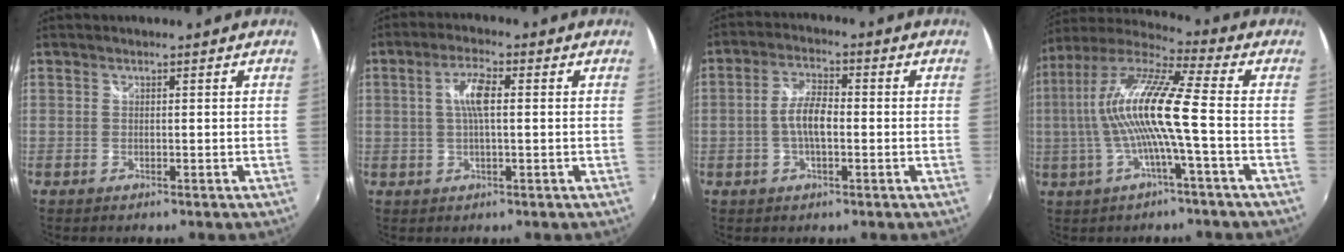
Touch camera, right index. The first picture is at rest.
{"total": 5.3, "force": [0.6, 1.3, 5.1], "torque": [-0.095, 0.007, 0.013]}
{"total": 5.7, "force": [-1.0, 2.2, 5.2], "torque": [-0.102, 0.009, -0.019]}
{"total": 15.1, "force": [-1.7, 0.2, 15.0], "torque": [-0.272, 0.004, -0.035]}